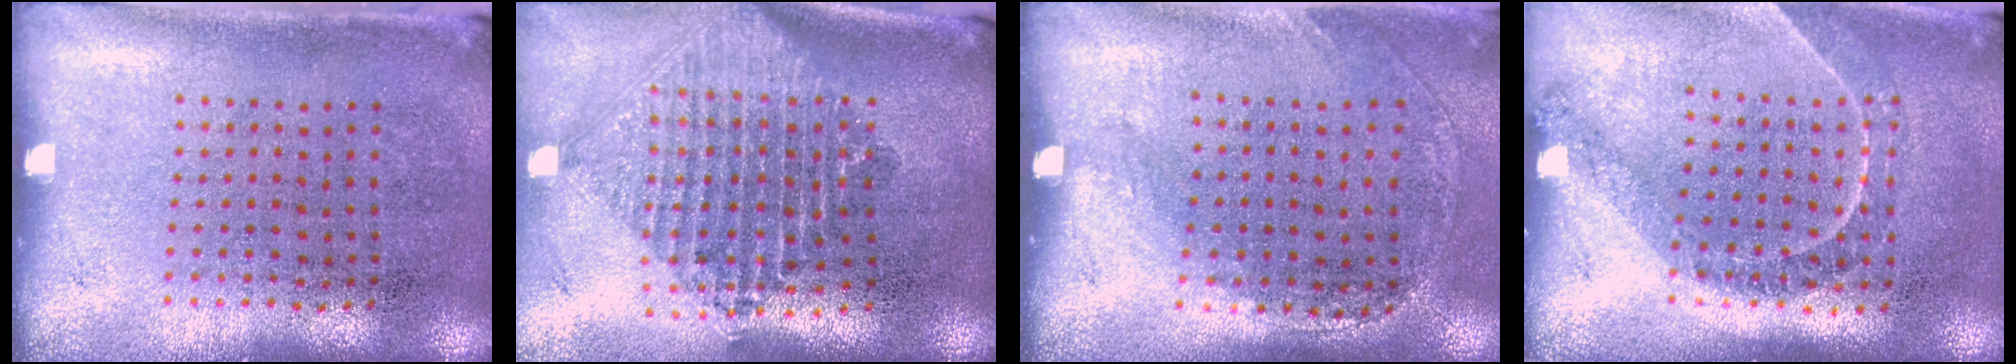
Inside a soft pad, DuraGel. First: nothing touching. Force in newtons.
{"total": 2.2, "press": 1.7, "slide": 1.4}
{"total": 1.3, "press": 0.9, "slide": 0.9}
{"total": 1.2, "press": 1.2, "slide": 0.4}